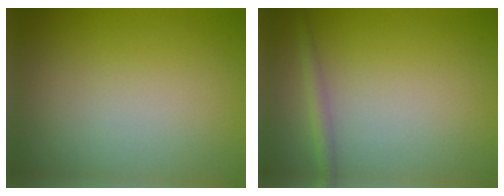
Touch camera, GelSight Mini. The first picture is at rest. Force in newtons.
{"total": 1.4, "press": 1.4, "slide": 0.0}